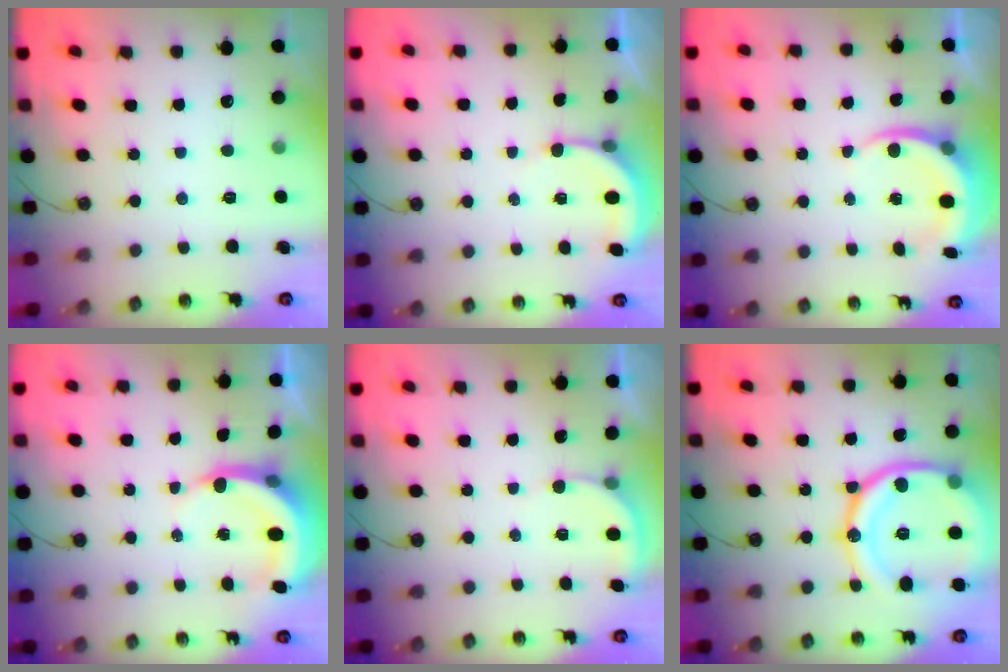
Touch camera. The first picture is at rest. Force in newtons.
{"total": 3.7, "press": 3.7, "slide": 0.2}
{"total": 6.2, "press": 6.2, "slide": 0.7}
{"total": 5.3, "press": 5.3, "slide": 0.6}
{"total": 3.3, "press": 3.2, "slide": 0.5}
{"total": 24.2, "press": 24.0, "slide": 2.7}